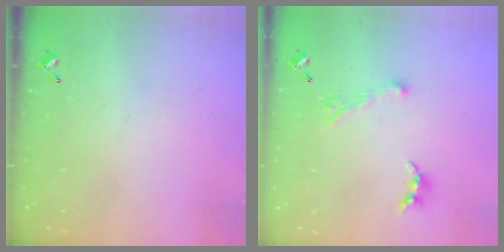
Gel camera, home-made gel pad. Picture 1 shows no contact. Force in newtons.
{"total": 3.6, "press": 3.5, "slide": 0.4}